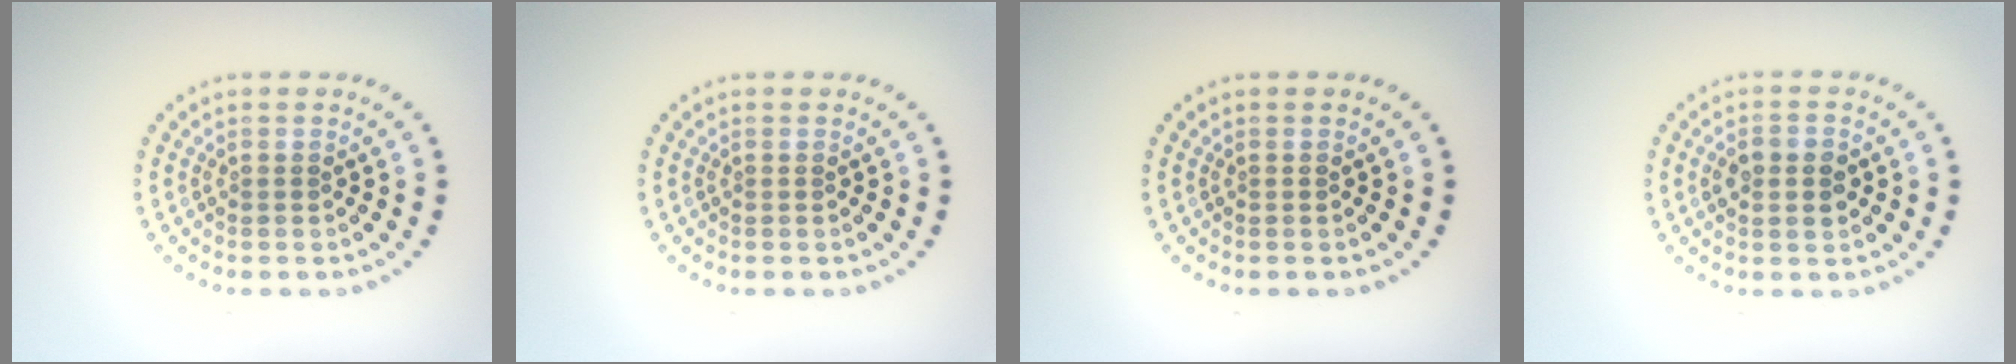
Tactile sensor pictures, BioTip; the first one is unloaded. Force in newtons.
{"total": 0.0}
{"total": 0.0}
{"total": 2.7, "press": 2.7, "slide": 0.1}